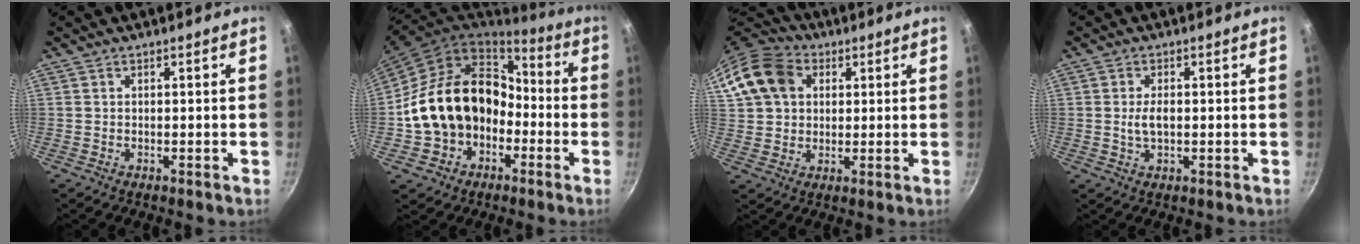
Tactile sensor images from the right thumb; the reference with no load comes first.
{"total": 19.2, "force": [-3.6, 15.3, 11.1], "torque": [-0.164, 0.066, -0.048]}
{"total": 14.5, "force": [4.6, 11.3, 7.9], "torque": [-0.142, 0.023, 0.075]}
{"total": 3.4, "force": [0.0, 1.8, 2.9], "torque": [-0.049, 0.005, 0.000]}